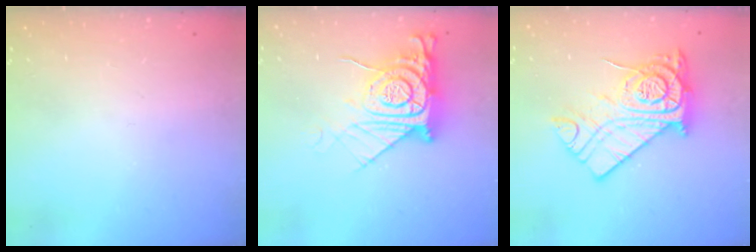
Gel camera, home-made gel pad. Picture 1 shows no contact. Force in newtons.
{"total": 14.5, "press": 14.4, "slide": 1.2}
{"total": 16.3, "press": 16.3, "slide": 1.3}